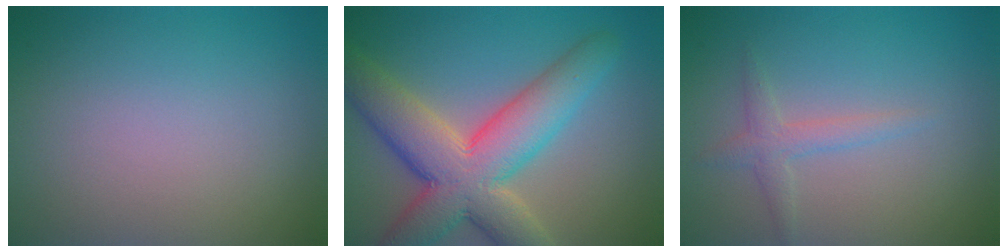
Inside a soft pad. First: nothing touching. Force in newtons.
{"total": 10.0, "press": 9.9, "slide": 0.9}
{"total": 1.7, "press": 1.7, "slide": 0.1}